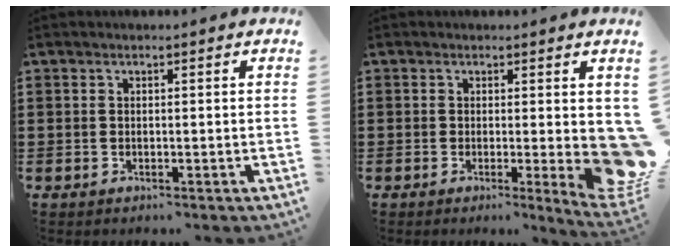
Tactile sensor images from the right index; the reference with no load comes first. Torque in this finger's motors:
{"motor_torque": [2.13, 0.00, 1.05, 0.14]}